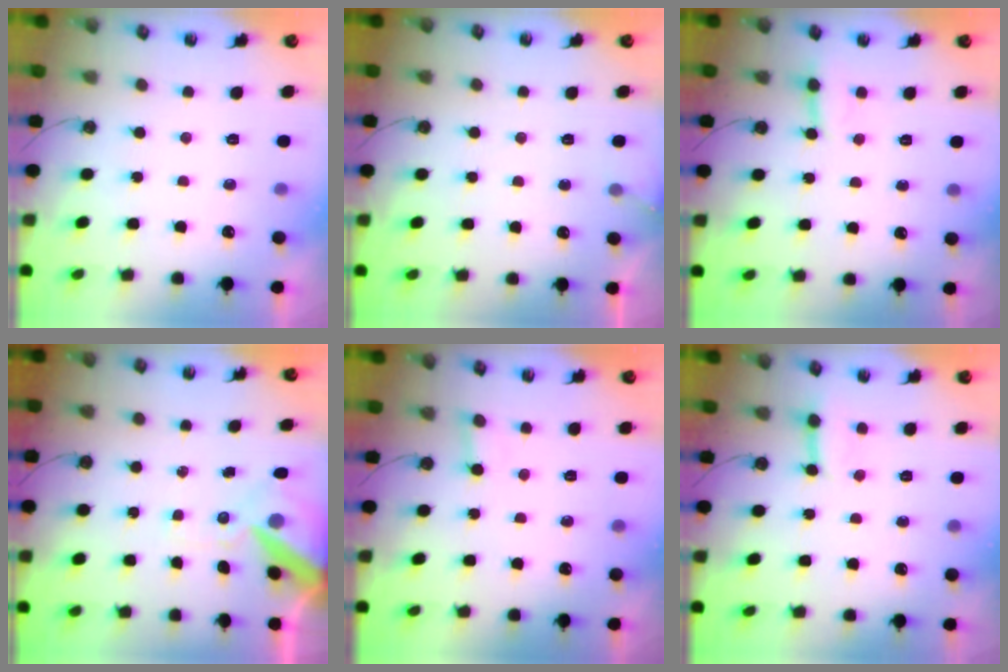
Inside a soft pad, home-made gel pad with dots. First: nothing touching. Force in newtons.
{"total": 3.6, "press": 3.6, "slide": 0.1}
{"total": 3.3, "press": 3.3, "slide": 0.2}
{"total": 12.5, "press": 12.4, "slide": 1.8}
{"total": 2.2, "press": 2.2, "slide": 0.2}
{"total": 3.3, "press": 3.3, "slide": 0.5}